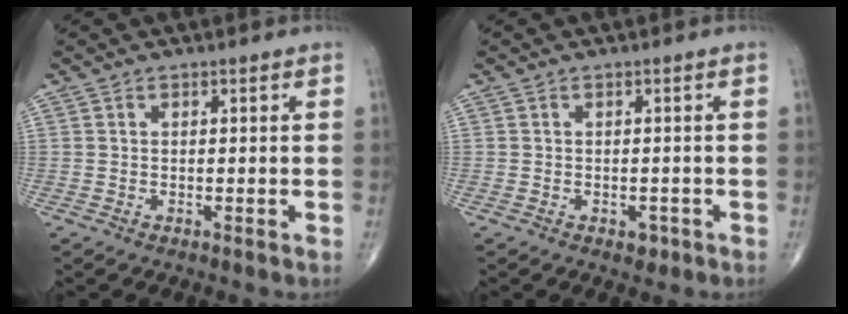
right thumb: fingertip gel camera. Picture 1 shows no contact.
{"total": 1.5, "force": [-0.7, 1.1, 0.8], "torque": [-0.005, 0.005, -0.006]}